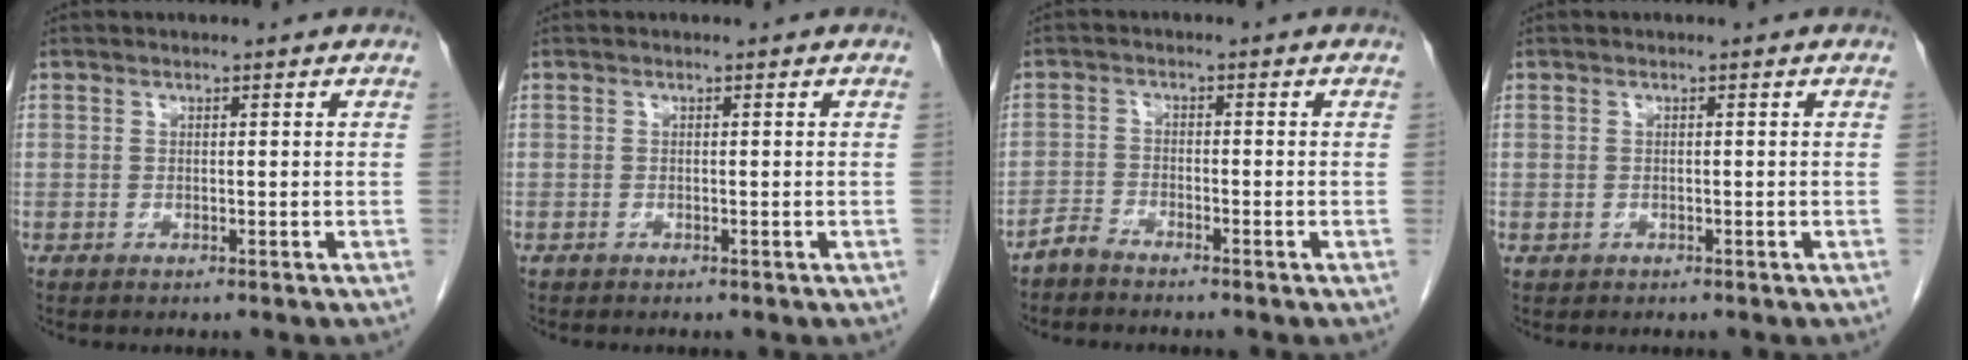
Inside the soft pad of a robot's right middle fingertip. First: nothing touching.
{"total": 0.0}
{"total": 2.2, "force": [-2.2, 0.3, 0.3], "torque": [-0.006, -0.003, -0.043]}
{"total": 0.5, "force": [-0.2, 0.5, 0.1], "torque": [-0.005, 0.003, -0.001]}